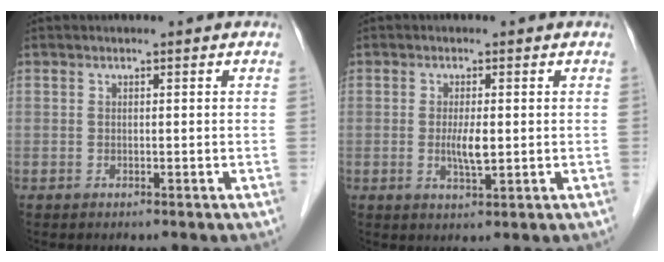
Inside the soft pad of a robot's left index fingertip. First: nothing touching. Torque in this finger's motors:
{"motor_torque": [0.59, 0.47, 0.19, 0.03]}